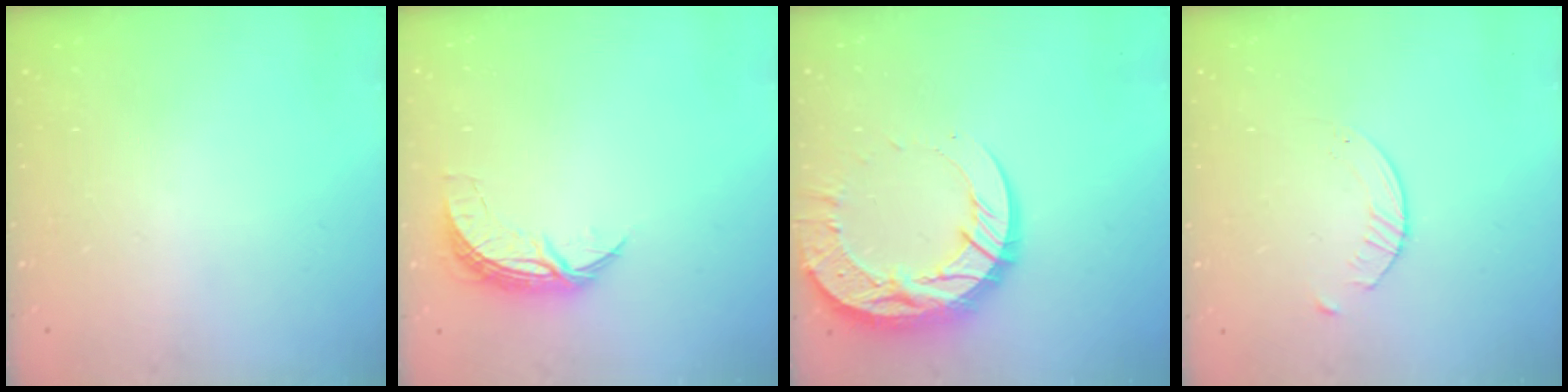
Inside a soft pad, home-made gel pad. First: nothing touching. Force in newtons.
{"total": 7.4, "press": 7.4, "slide": 0.5}
{"total": 18.7, "press": 18.6, "slide": 1.8}
{"total": 2.8, "press": 2.7, "slide": 0.3}